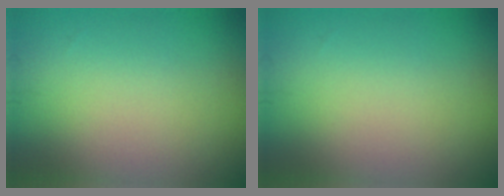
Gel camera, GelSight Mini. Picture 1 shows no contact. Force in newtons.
{"total": 0.0}